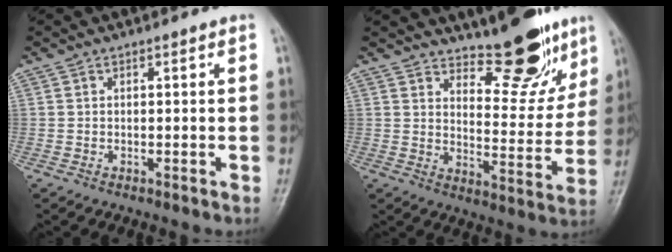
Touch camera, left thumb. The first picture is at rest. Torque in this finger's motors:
{"motor_torque": [-0.21, 0.23, -0.38, -0.11, 0.08]}